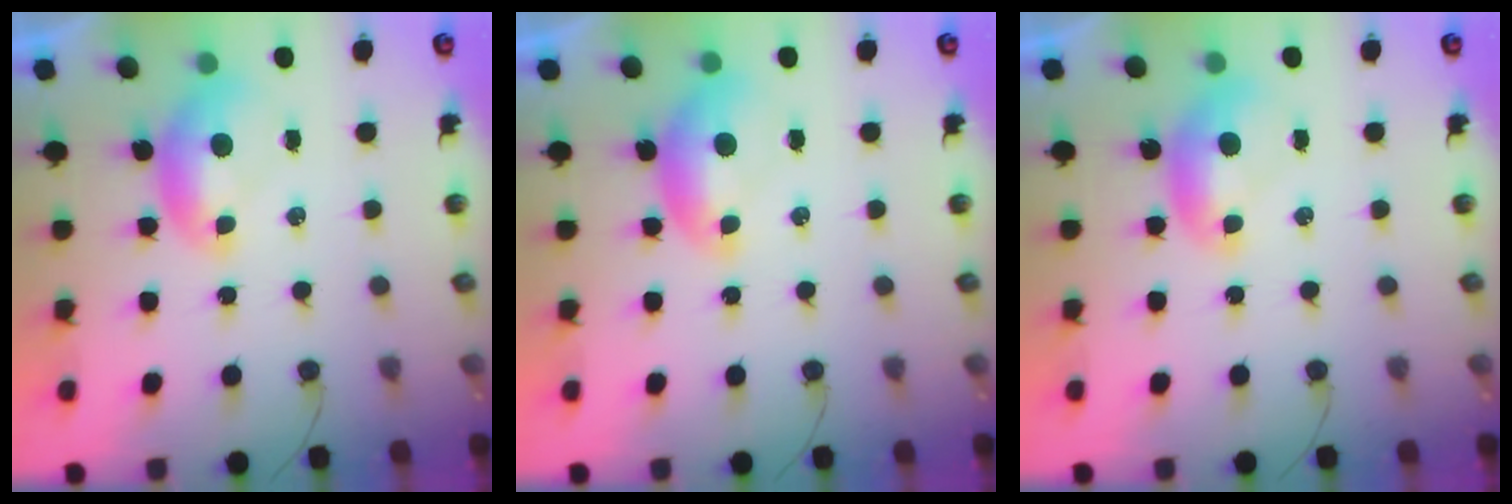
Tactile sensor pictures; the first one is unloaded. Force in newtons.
{"total": 0.6, "press": 0.5, "slide": 0.3}
{"total": 0.0}